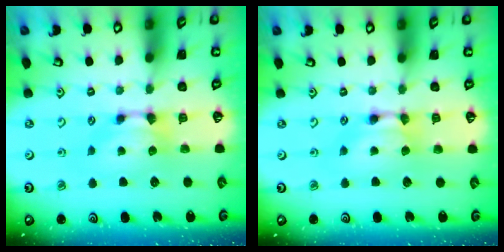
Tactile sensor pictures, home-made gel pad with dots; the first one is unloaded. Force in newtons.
{"total": 1.8, "press": 1.8, "slide": 0.1}